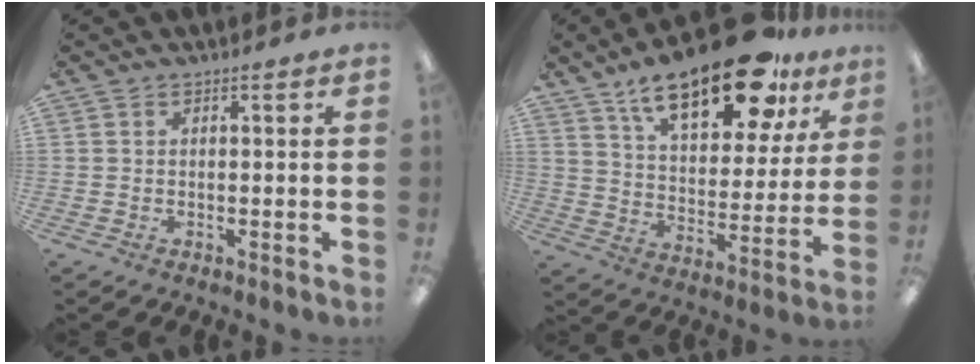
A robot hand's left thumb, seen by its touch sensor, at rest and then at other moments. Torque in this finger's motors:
{"motor_torque": [0.53, 0.69, 1.30, -1.46, 0.12]}